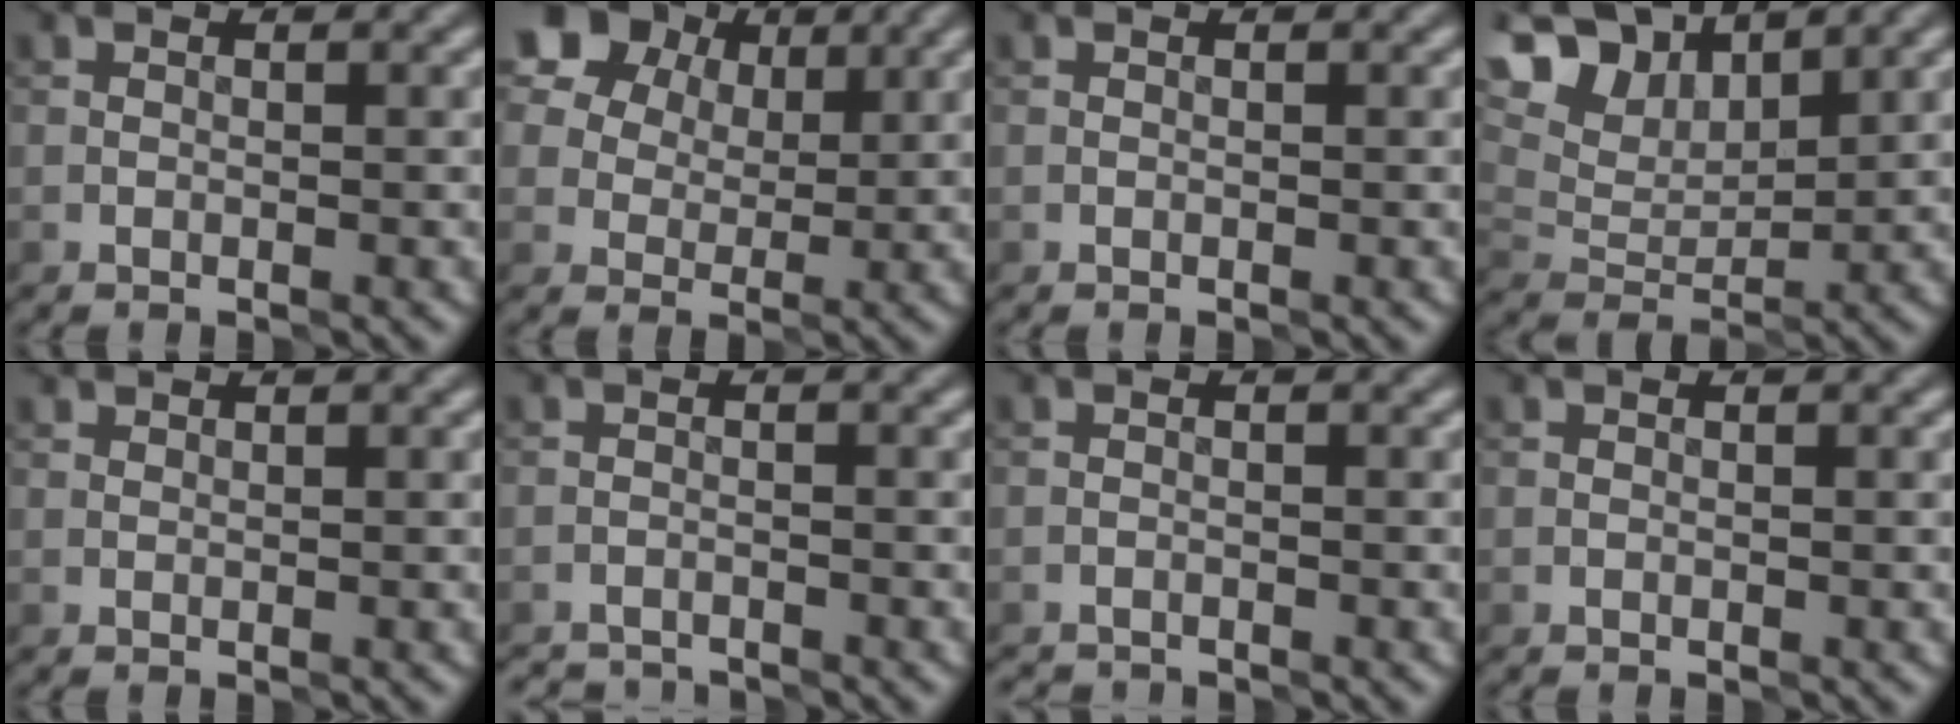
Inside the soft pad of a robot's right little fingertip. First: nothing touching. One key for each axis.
{"total": 8.0, "fx": 4.0, "fy": 6.4, "fz": 2.8, "tx": -0.050, "ty": 0.024, "tz": 0.055}
{"total": 0.0}
{"total": 8.0, "fx": 6.6, "fy": 3.2, "fz": 3.3, "tx": -0.089, "ty": 0.017, "tz": 0.112}
{"total": 0.0}
{"total": 2.6, "fx": -2.6, "fy": 0.4, "fz": 0.1, "tx": 0.000, "ty": -0.011, "tz": -0.052}
{"total": 1.4, "fx": -1.4, "fy": 0.1, "fz": -0.1, "tx": 0.002, "ty": -0.008, "tz": -0.033}
{"total": 0.0}